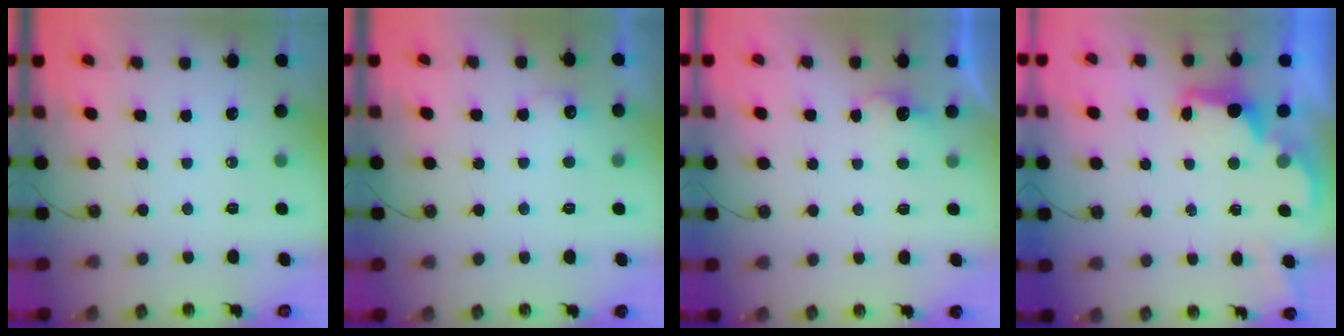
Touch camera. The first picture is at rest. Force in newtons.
{"total": 5.3, "press": 5.1, "slide": 1.2}
{"total": 3.1, "press": 3.0, "slide": 0.8}
{"total": 2.4, "press": 2.3, "slide": 0.6}